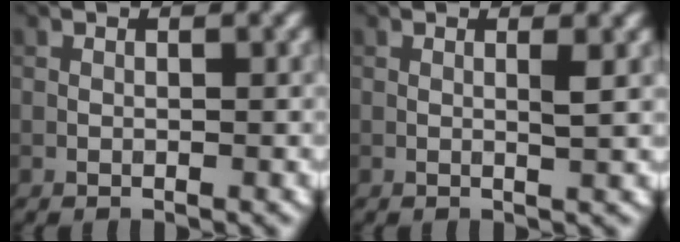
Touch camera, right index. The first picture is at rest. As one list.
[{"total": 1.0, "force": [0.3, 0.0, 1.0], "torque": [-0.018, 0.000, 0.002]}]